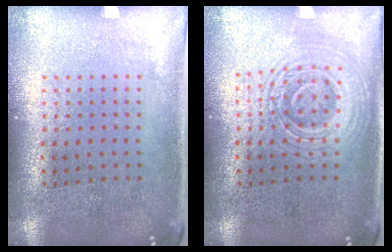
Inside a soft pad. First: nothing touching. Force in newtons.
{"total": 2.8, "press": 2.8, "slide": 0.5}